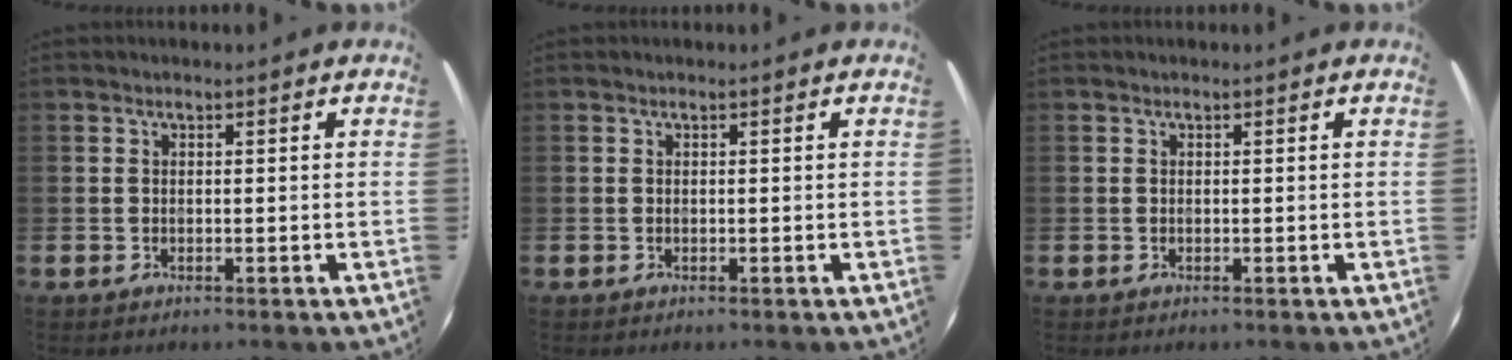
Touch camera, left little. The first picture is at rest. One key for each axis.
{"total": 0.0}
{"total": 0.0}